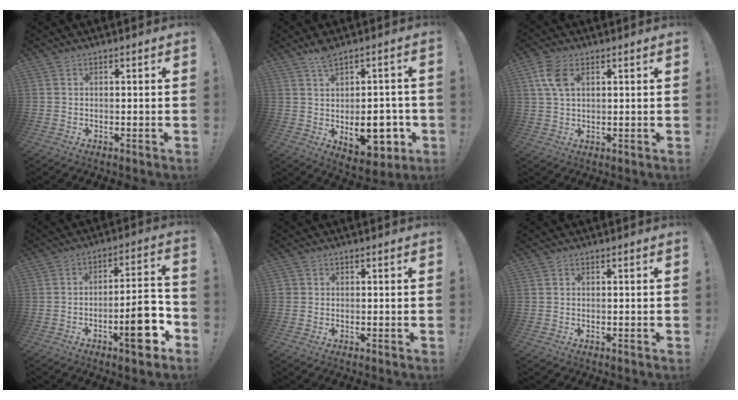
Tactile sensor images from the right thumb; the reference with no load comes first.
{"total": 13.6, "force": [-0.9, 7.5, 11.3], "torque": [-0.151, 0.006, -0.004]}
{"total": 7.1, "force": [2.7, 4.1, 5.2], "torque": [-0.107, -0.003, 0.051]}
{"total": 14.8, "force": [-6.1, 4.0, 12.9], "torque": [-0.166, 0.025, -0.093]}
{"total": 1.3, "force": [0.2, 1.3, 0.3], "torque": [-0.008, 0.004, 0.005]}
{"total": 0.0}